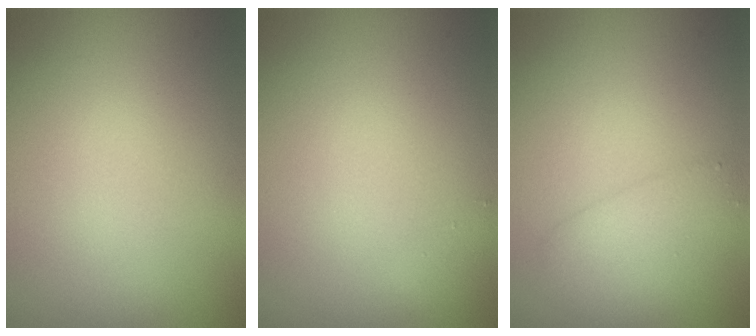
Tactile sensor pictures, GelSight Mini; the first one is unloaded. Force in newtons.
{"total": 0.8, "press": 0.8, "slide": 0.1}
{"total": 2.8, "press": 2.8, "slide": 0.1}